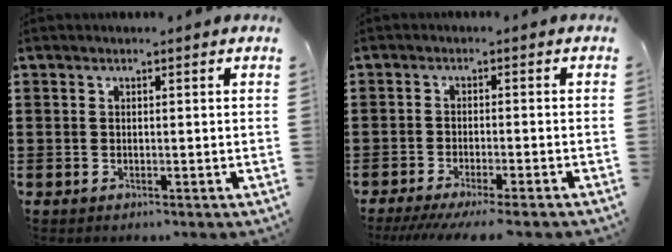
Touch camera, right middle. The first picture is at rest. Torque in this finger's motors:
{"motor_torque": [1.80, 0.34, 0.44, 0.21]}